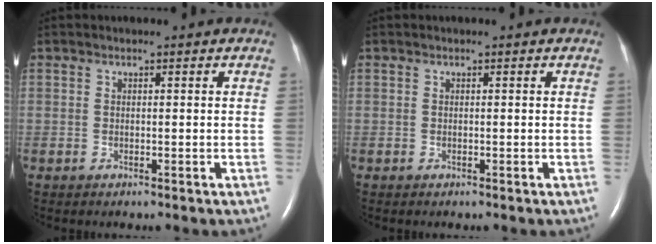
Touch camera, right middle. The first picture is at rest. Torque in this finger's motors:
{"motor_torque": [0.07, -0.09, 0.00, 0.00]}